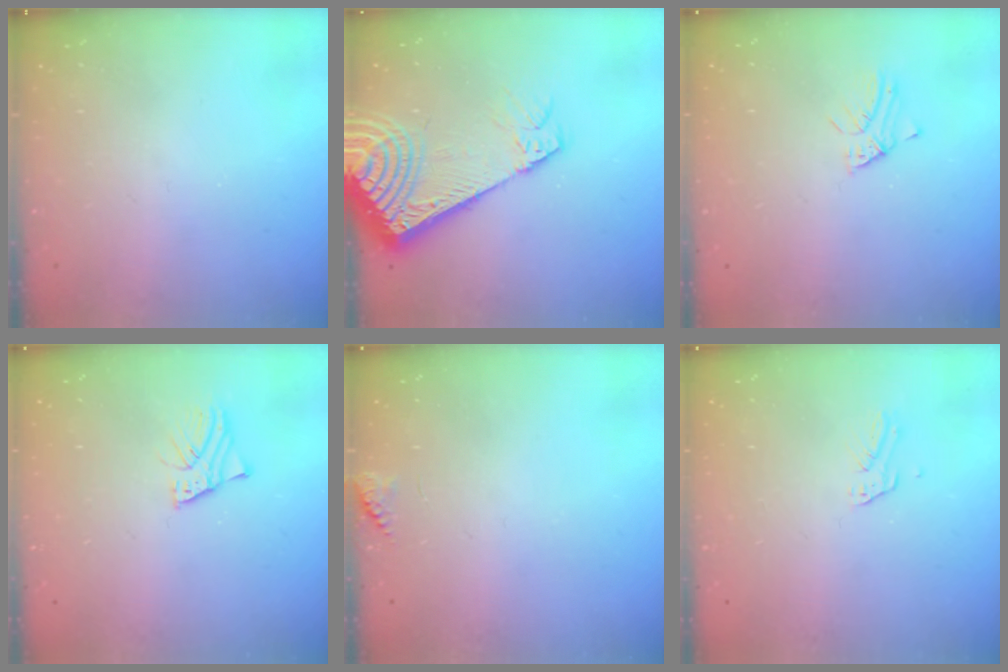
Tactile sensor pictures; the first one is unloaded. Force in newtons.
{"total": 15.2, "press": 15.0, "slide": 2.4}
{"total": 2.1, "press": 2.1, "slide": 0.1}
{"total": 2.4, "press": 2.4, "slide": 0.1}
{"total": 6.0, "press": 6.0, "slide": 0.6}
{"total": 2.7, "press": 2.7, "slide": 0.1}